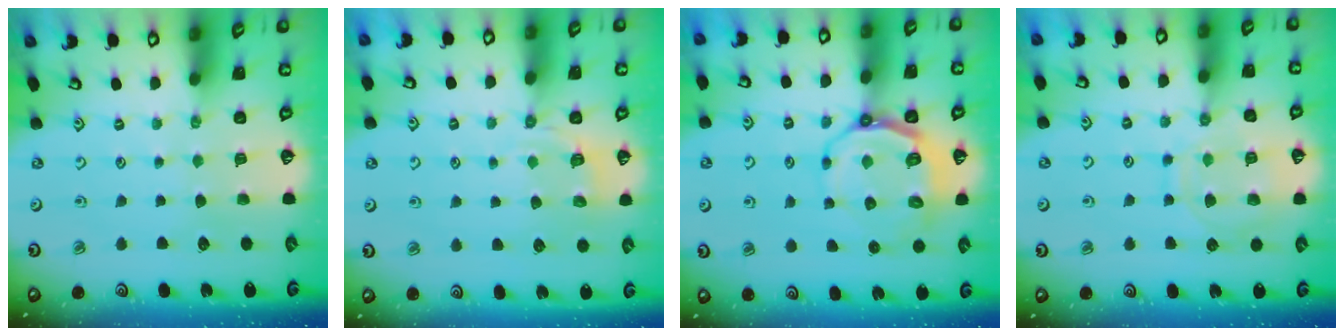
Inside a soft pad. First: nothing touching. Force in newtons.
{"total": 4.2, "press": 3.5, "slide": 2.3}
{"total": 8.9, "press": 8.3, "slide": 3.4}
{"total": 12.2, "press": 12.1, "slide": 1.1}